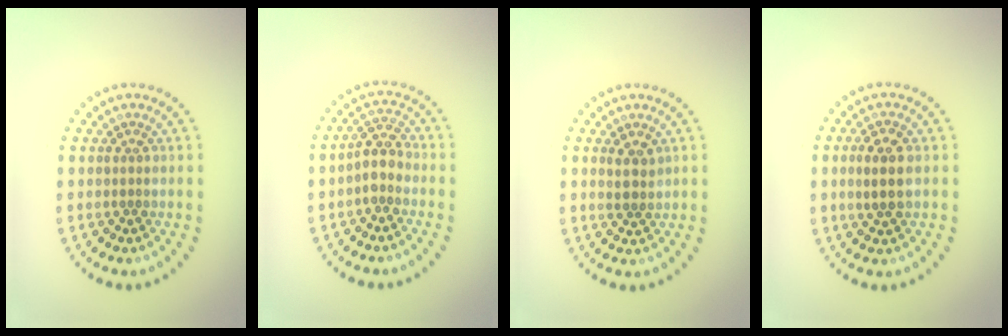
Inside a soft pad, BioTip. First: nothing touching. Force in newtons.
{"total": 2.4, "press": 2.0, "slide": 1.3}
{"total": 1.6, "press": 1.4, "slide": 0.8}
{"total": 2.7, "press": 2.7, "slide": 0.5}